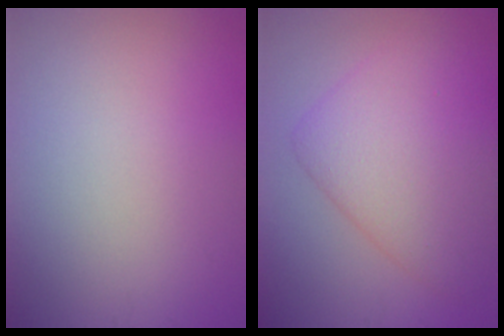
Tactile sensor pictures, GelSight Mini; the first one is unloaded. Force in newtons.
{"total": 7.5, "press": 7.5, "slide": 0.1}